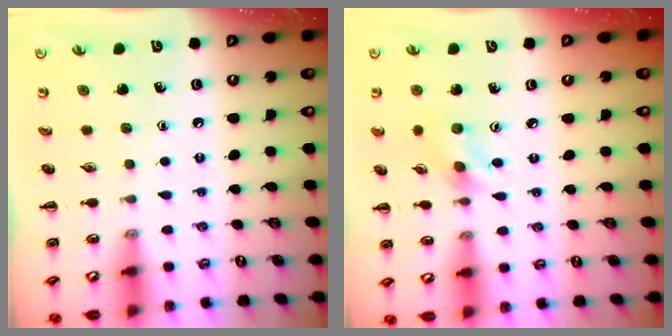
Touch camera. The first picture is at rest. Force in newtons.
{"total": 2.6, "press": 2.6, "slide": 0.6}